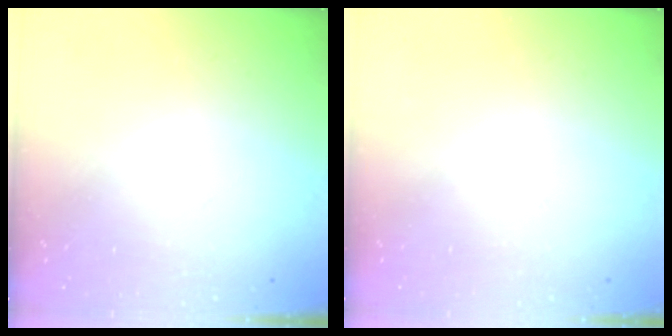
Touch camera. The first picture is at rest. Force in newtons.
{"total": 1.8, "press": 1.7, "slide": 0.1}